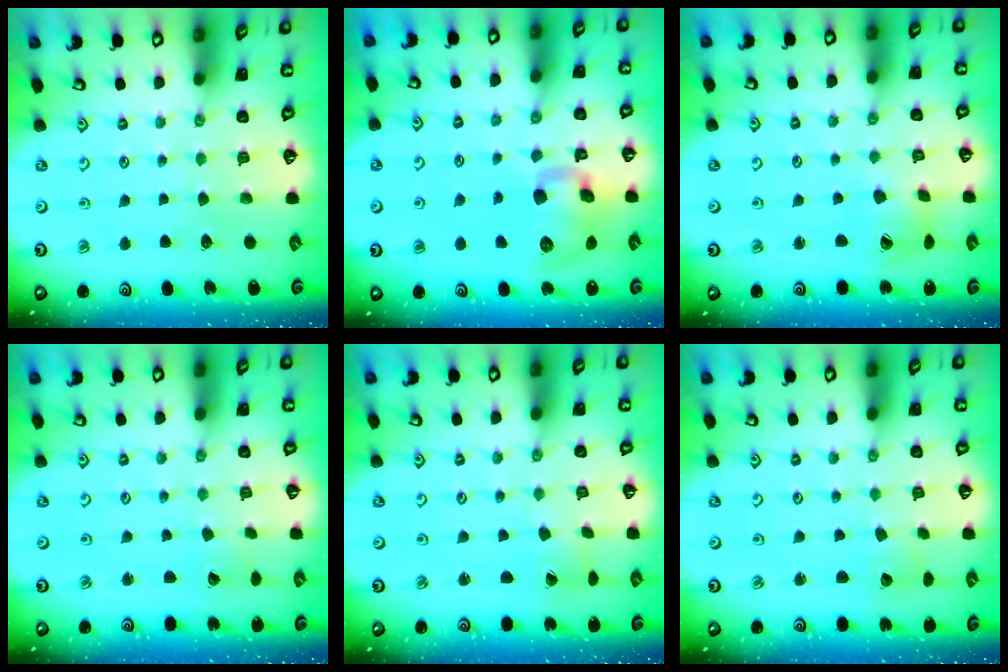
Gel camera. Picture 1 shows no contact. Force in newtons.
{"total": 12.2, "press": 12.1, "slide": 1.9}
{"total": 6.7, "press": 6.6, "slide": 0.8}
{"total": 1.4, "press": 1.4, "slide": 0.2}
{"total": 1.6, "press": 1.6, "slide": 0.3}
{"total": 2.1, "press": 2.1, "slide": 0.2}